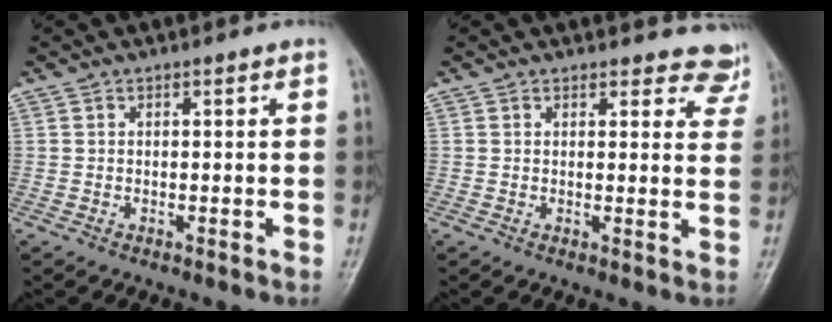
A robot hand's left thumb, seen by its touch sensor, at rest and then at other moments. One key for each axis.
{"total": 6.6, "fx": 6.1, "fy": 2.5, "fz": 0.0, "tx": 0.049, "ty": -0.034, "tz": 0.039}